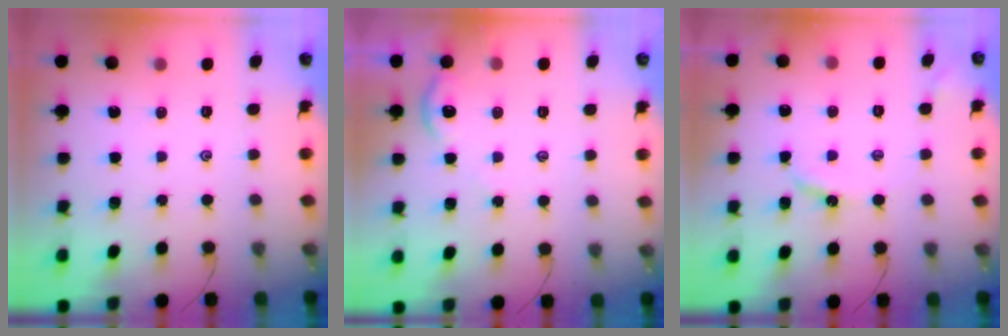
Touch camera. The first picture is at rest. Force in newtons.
{"total": 2.2, "press": 2.2, "slide": 0.4}
{"total": 5.4, "press": 5.4, "slide": 0.7}